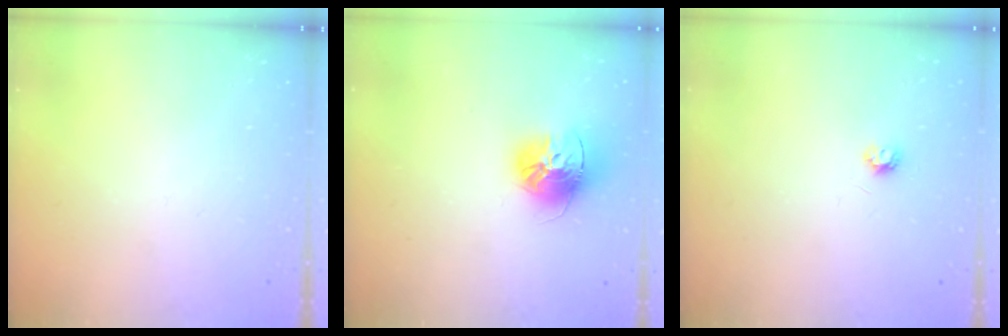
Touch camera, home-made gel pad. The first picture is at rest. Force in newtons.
{"total": 15.1, "press": 15.0, "slide": 1.5}
{"total": 3.9, "press": 3.8, "slide": 0.6}